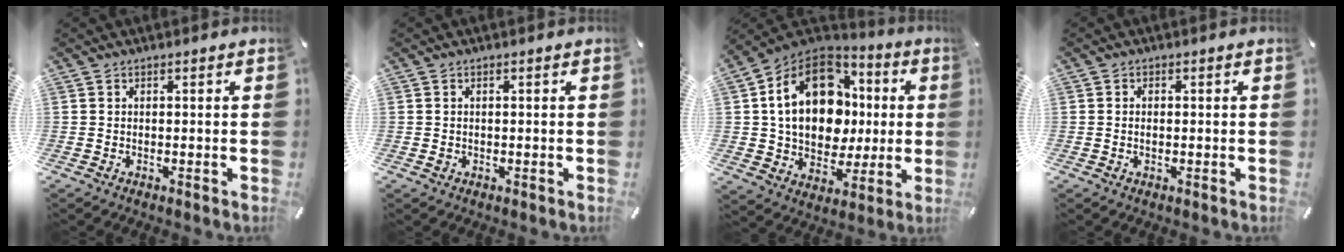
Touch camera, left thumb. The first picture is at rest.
{"total": 0.9, "force": [-0.1, 0.6, 0.7], "torque": [-0.014, 0.001, -0.002]}
{"total": 20.9, "force": [3.3, 15.5, 13.6], "torque": [-0.255, 0.002, 0.060]}
{"total": 1.2, "force": [-0.1, 0.7, 1.0], "torque": [-0.020, 0.003, -0.003]}